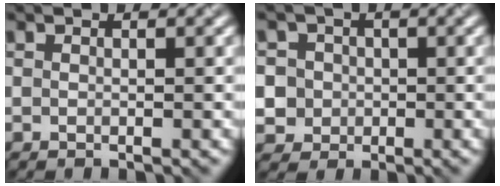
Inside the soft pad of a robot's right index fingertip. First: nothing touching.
{"total": 5.1, "force": [-0.8, 4.9, 1.1], "torque": [-0.010, 0.016, -0.021]}